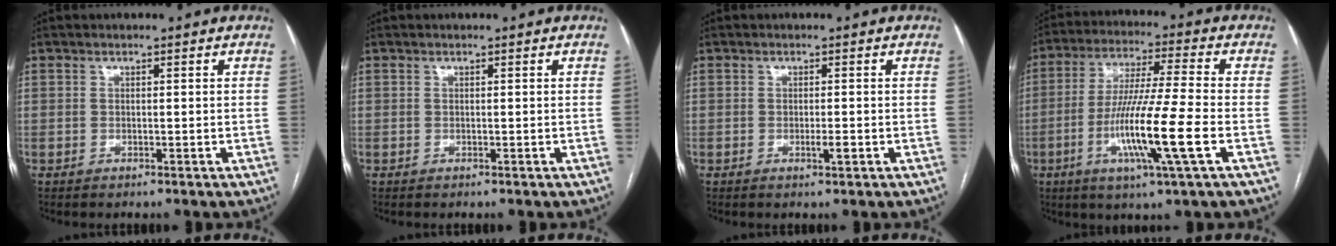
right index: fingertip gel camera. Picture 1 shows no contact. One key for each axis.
{"total": 0.0}
{"total": 1.4, "fx": -0.5, "fy": 0.1, "fz": 1.3, "tx": -0.024, "ty": -0.002, "tz": -0.008}
{"total": 13.9, "fx": -4.2, "fy": -0.7, "fz": 13.3, "tx": -0.262, "ty": -0.017, "tz": -0.085}